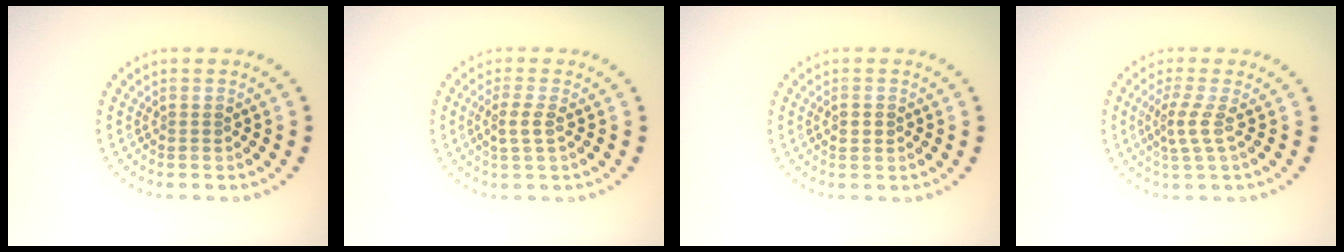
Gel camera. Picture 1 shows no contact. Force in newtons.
{"total": 1.8, "press": 1.6, "slide": 0.7}
{"total": 1.1, "press": 1.1, "slide": 0.2}
{"total": 2.2, "press": 1.5, "slide": 1.6}